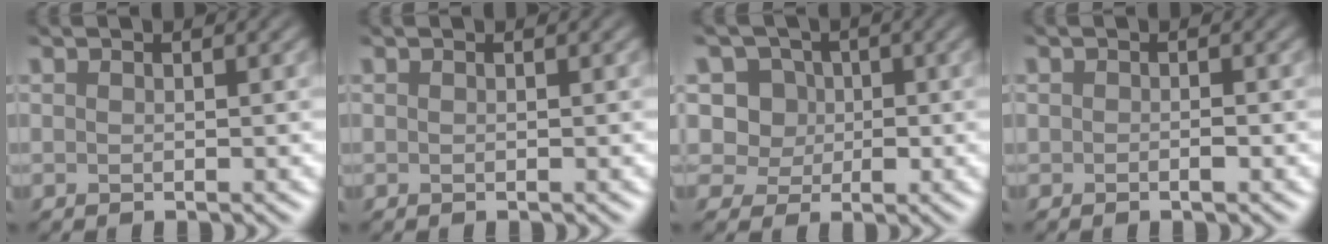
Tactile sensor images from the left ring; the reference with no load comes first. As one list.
[{"total": 0.0}, {"total": 4.1, "force": [0.5, 3.8, 1.4], "torque": [-0.022, -0.008, 0.006]}, {"total": 0.6, "force": [-0.6, 0.1, 0.2], "torque": [-0.011, -0.006, -0.003]}]